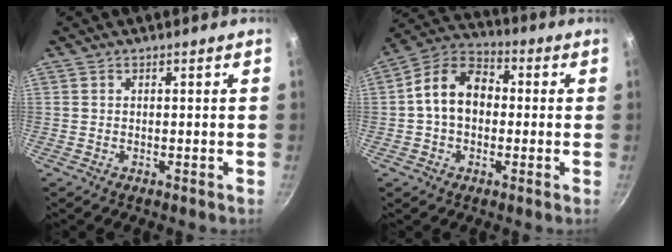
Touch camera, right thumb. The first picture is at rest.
{"total": 11.1, "force": [0.2, 8.2, 7.5], "torque": [-0.098, 0.032, -0.015]}